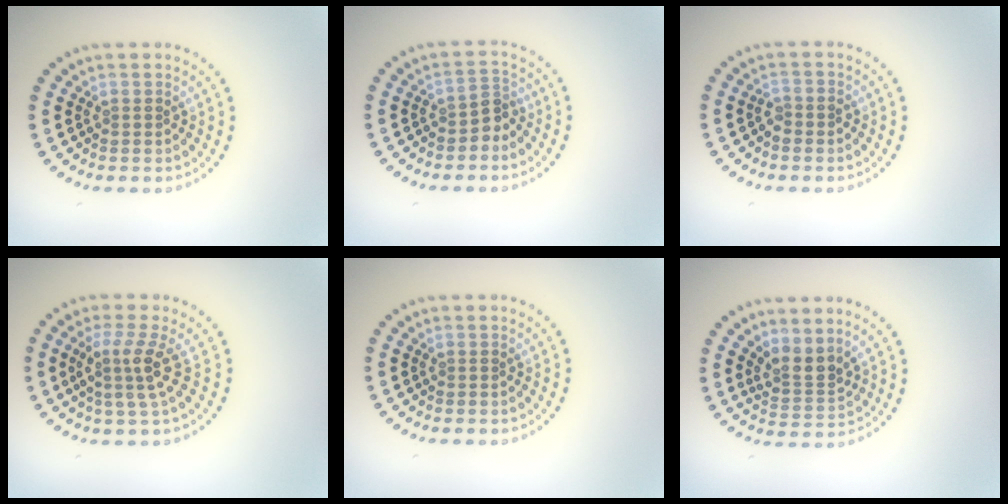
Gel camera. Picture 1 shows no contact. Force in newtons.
{"total": 2.0, "press": 1.6, "slide": 1.3}
{"total": 0.9, "press": 0.8, "slide": 0.5}
{"total": 3.1, "press": 2.3, "slide": 2.1}
{"total": 0.0}
{"total": 2.6, "press": 1.9, "slide": 1.8}